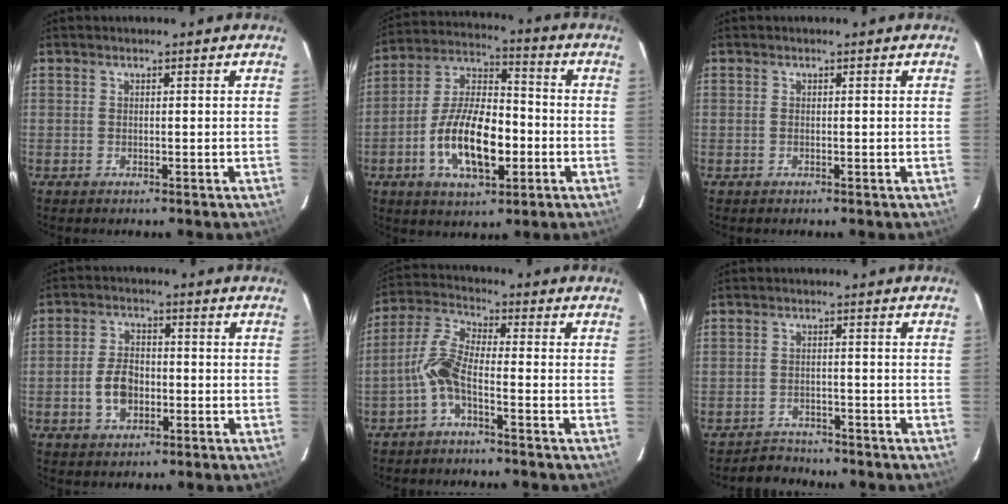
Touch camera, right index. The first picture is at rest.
{"total": 15.5, "force": [-4.4, 7.1, 13.0], "torque": [-0.252, 0.008, -0.074]}
{"total": 0.0}
{"total": 6.4, "force": [-1.7, 4.3, 4.4], "torque": [-0.089, 0.011, -0.025]}
{"total": 6.4, "force": [-2.8, 1.7, 5.5], "torque": [-0.132, 0.015, -0.061]}
{"total": 3.8, "force": [-3.5, 1.6, -0.3], "torque": [-0.002, 0.011, -0.057]}